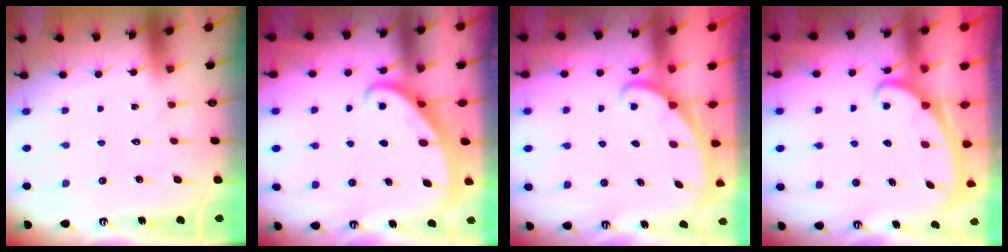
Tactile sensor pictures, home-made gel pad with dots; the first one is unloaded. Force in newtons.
{"total": 2.4, "press": 2.4, "slide": 0.2}
{"total": 1.8, "press": 1.8, "slide": 0.1}
{"total": 2.3, "press": 2.3, "slide": 0.3}